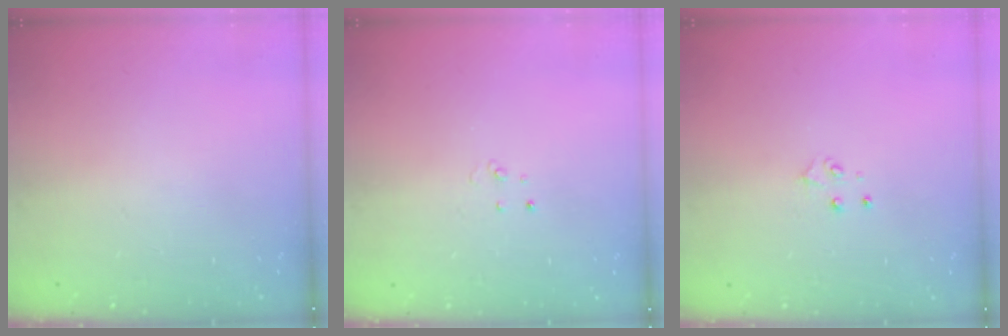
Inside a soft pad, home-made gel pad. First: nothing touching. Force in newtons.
{"total": 2.6, "press": 2.6, "slide": 0.2}
{"total": 4.2, "press": 4.2, "slide": 0.4}